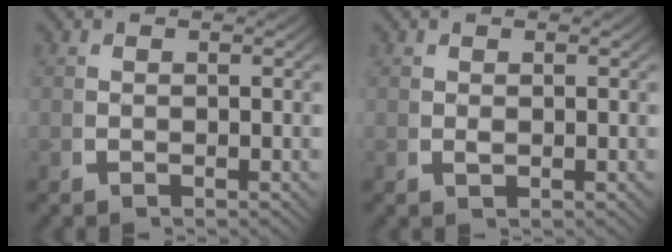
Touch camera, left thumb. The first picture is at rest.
{"total": 0.6, "force": [0.3, 0.3, 0.4], "torque": [-0.013, -0.005, 0.011]}